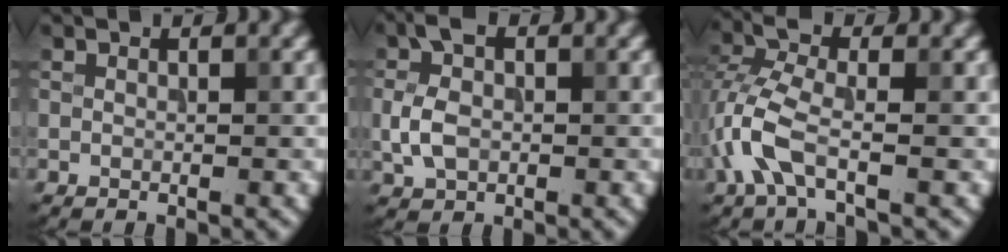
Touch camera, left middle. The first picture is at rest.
{"total": 3.8, "force": [-0.2, 2.6, 2.8], "torque": [-0.061, 0.007, -0.011]}
{"total": 4.8, "force": [-1.8, 1.9, 4.0], "torque": [-0.102, 0.008, -0.046]}